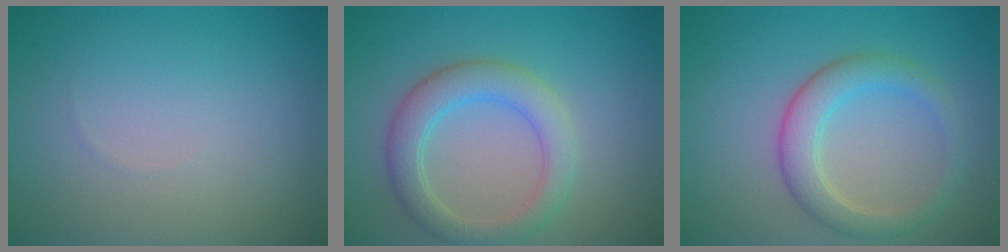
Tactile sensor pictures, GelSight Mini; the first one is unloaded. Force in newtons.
{"total": 4.1, "press": 4.0, "slide": 0.3}
{"total": 3.6, "press": 3.6, "slide": 0.2}